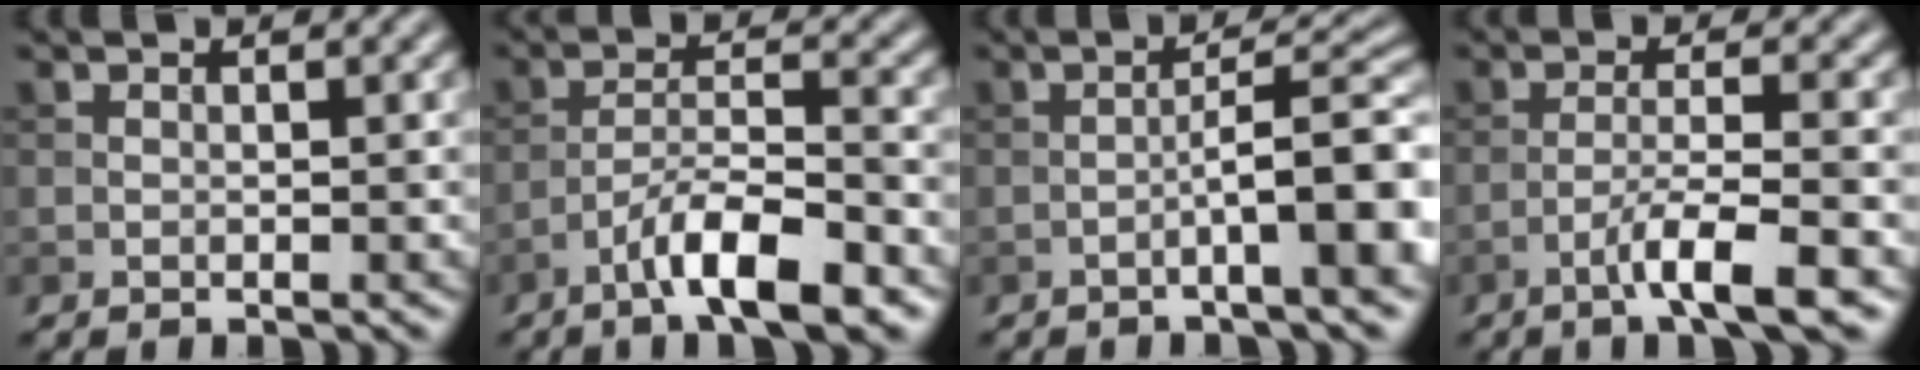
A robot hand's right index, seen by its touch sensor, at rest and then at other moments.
{"total": 7.0, "force": [-4.4, 1.4, 5.2], "torque": [-0.085, 0.009, -0.078]}
{"total": 6.7, "force": [-2.1, 1.0, 6.2], "torque": [-0.089, 0.020, -0.039]}
{"total": 4.8, "force": [-2.7, 0.4, 4.0], "torque": [-0.066, 0.006, -0.055]}